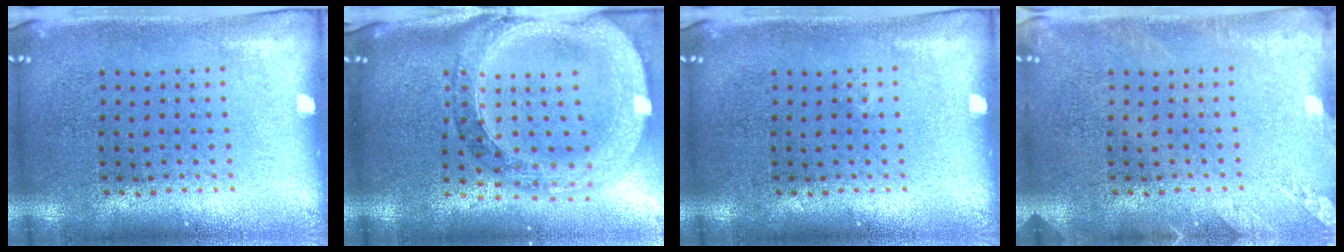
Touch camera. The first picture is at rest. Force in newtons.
{"total": 2.6, "press": 2.3, "slide": 1.3}
{"total": 0.0}
{"total": 1.6, "press": 1.6, "slide": 0.2}